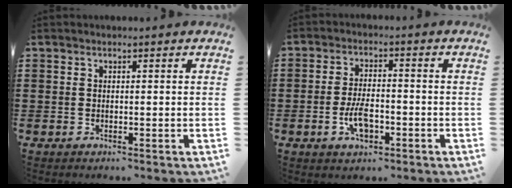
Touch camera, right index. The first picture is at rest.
{"total": 5.6, "force": [-1.9, 2.7, 4.6], "torque": [-0.097, 0.001, -0.037]}